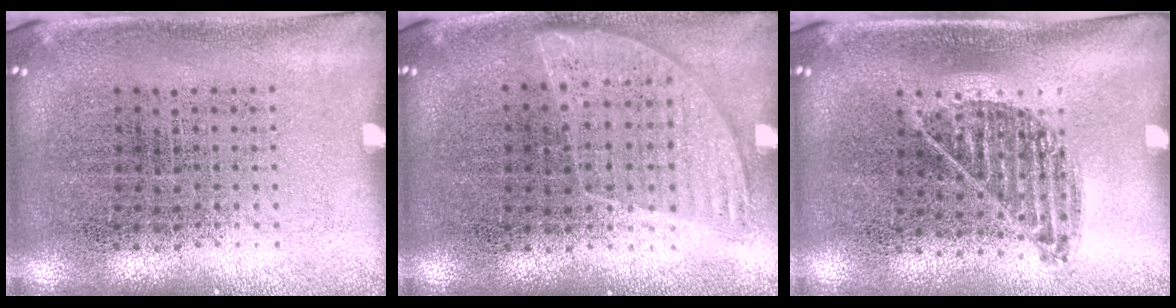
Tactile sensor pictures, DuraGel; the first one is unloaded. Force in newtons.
{"total": 0.9, "press": 0.8, "slide": 0.3}
{"total": 0.9, "press": 0.8, "slide": 0.4}